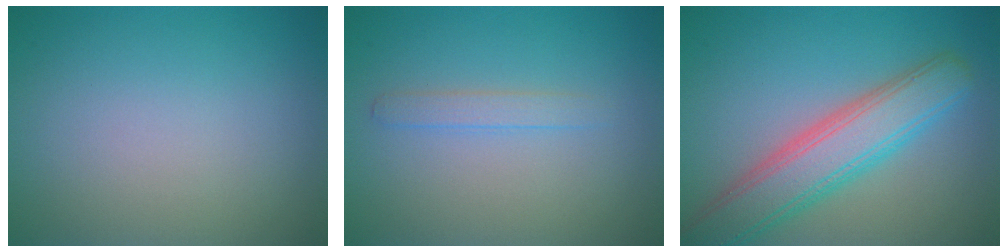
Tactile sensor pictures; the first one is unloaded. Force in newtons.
{"total": 1.3, "press": 1.3, "slide": 0.1}
{"total": 6.5, "press": 6.5, "slide": 0.3}